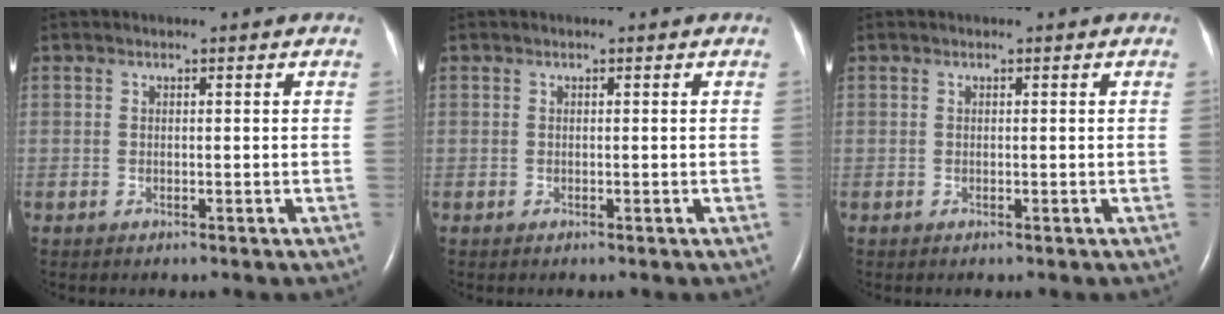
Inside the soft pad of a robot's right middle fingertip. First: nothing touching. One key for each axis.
{"total": 0.0}
{"total": 0.0}